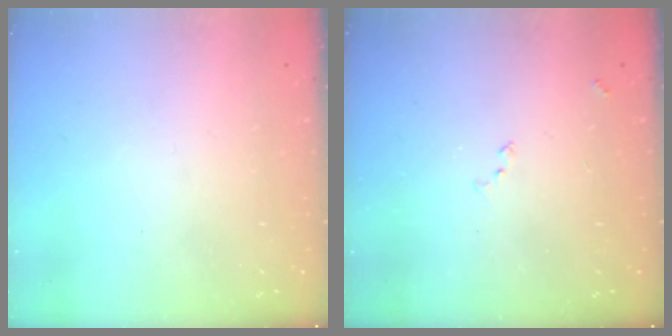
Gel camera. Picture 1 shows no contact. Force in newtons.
{"total": 6.4, "press": 6.4, "slide": 0.9}